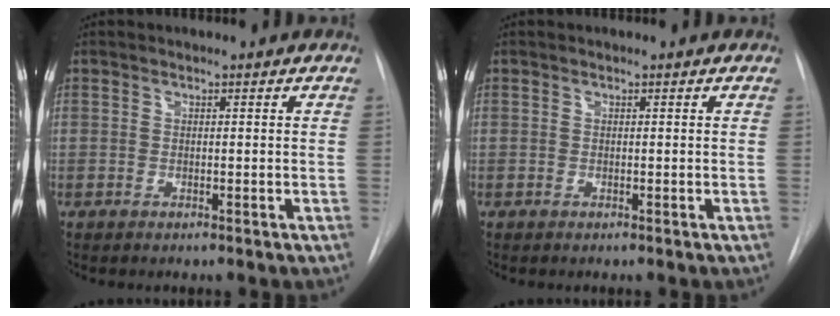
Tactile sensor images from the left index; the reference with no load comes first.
{"total": 0.0}